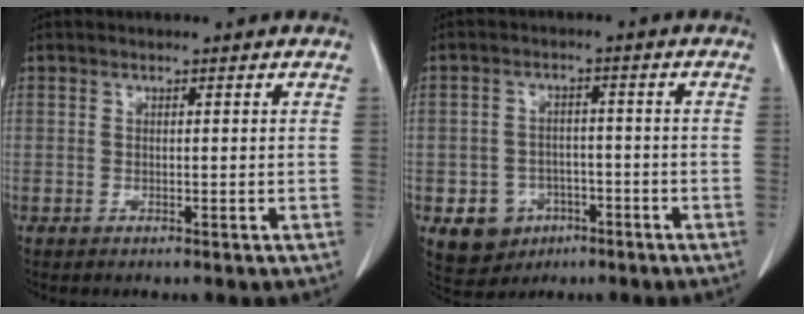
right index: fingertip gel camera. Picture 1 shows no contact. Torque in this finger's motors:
{"motor_torque": [-0.40, 0.23, -0.35, -0.16]}